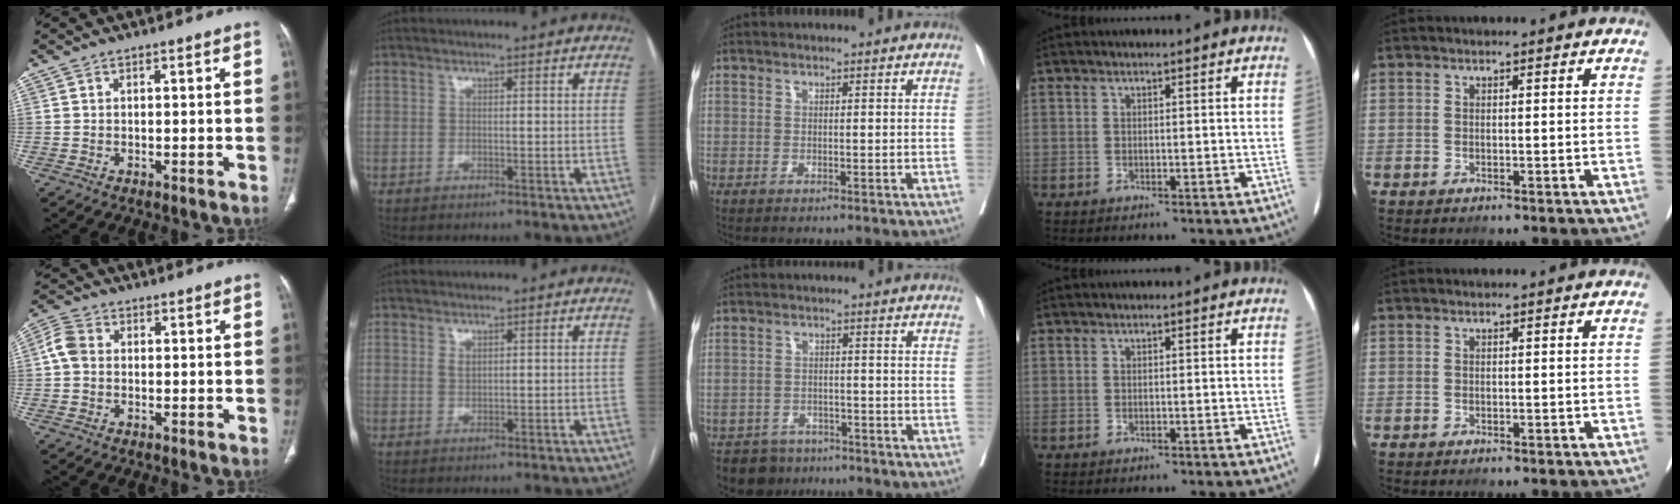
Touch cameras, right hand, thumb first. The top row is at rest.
{"thumb": {"total": 4.4, "force": [0.1, 3.5, 2.6], "torque": [-0.054, 0.015, -0.005]}, "index": {"total": 1.0, "force": [0.5, 0.5, 0.7], "torque": [-0.013, -0.001, 0.013]}, "middle": {"total": 5.6, "force": [-4.7, 3.1, -0.1], "torque": [0.011, 0.005, -0.075]}}